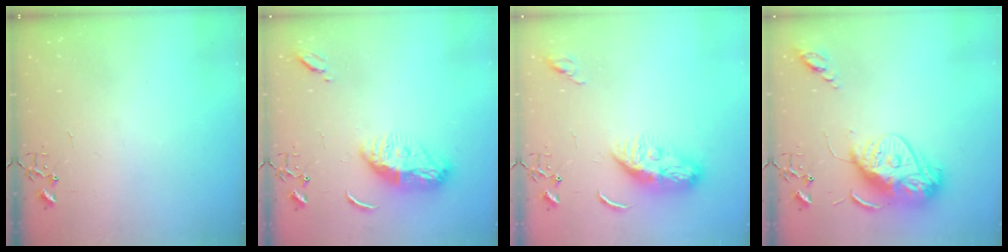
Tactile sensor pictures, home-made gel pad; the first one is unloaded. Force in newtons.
{"total": 11.6, "press": 11.6, "slide": 1.0}
{"total": 10.3, "press": 10.2, "slide": 0.9}
{"total": 16.1, "press": 16.0, "slide": 1.6}